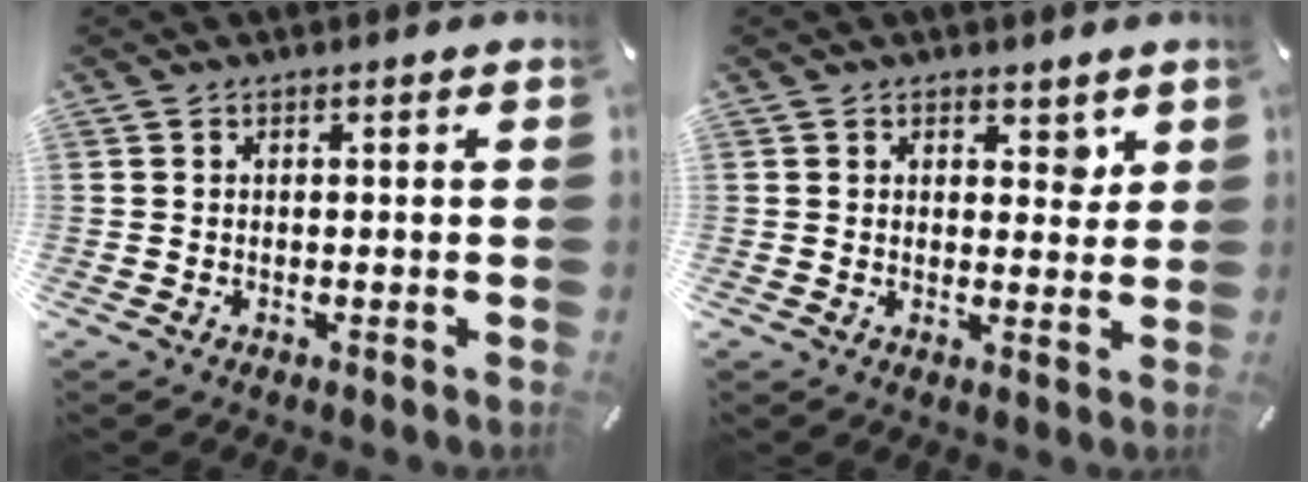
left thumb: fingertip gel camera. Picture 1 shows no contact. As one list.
[{"total": 3.7, "force": [2.0, 2.5, 1.8], "torque": [0.000, -0.013, 0.027]}]